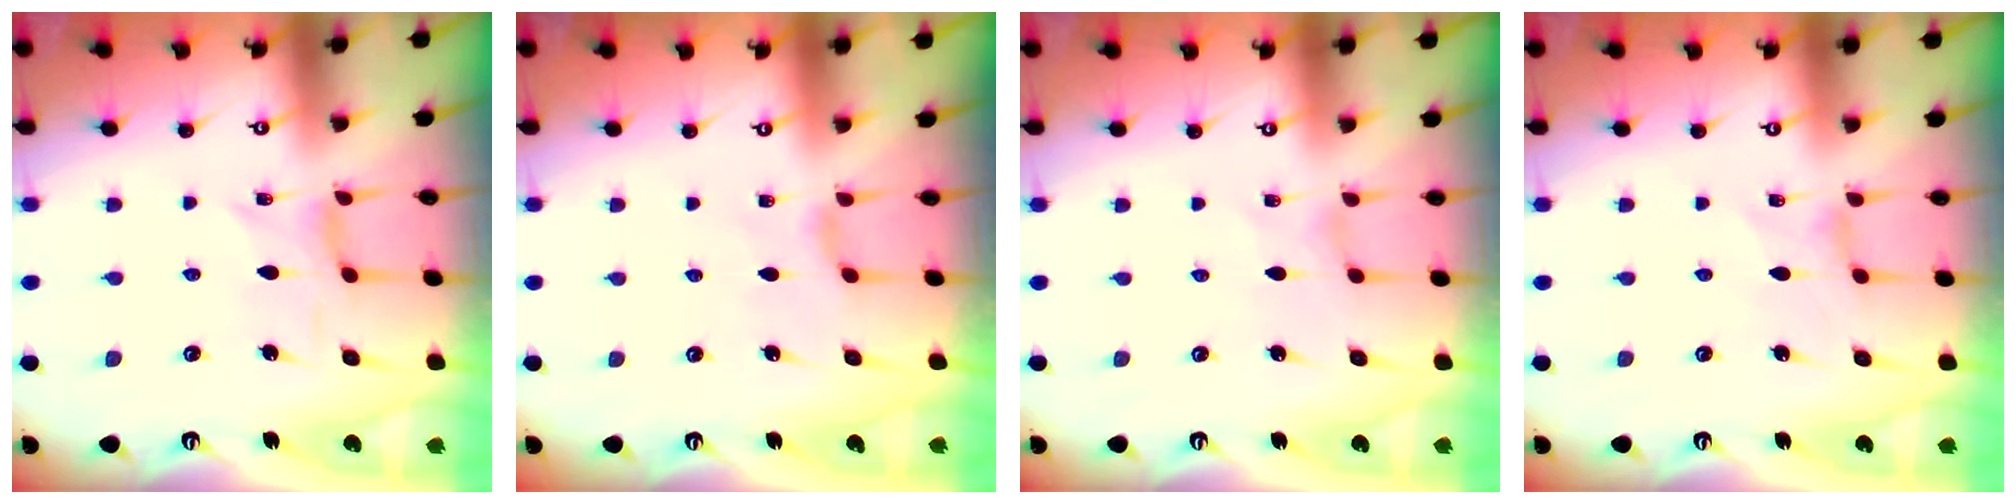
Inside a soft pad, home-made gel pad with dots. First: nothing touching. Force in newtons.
{"total": 2.1, "press": 2.1, "slide": 0.4}
{"total": 0.0}
{"total": 0.0}